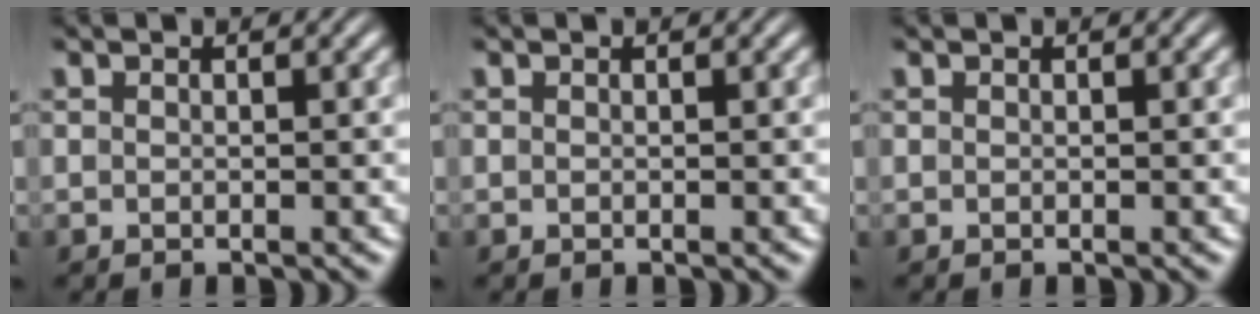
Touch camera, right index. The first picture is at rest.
{"total": 0.0}
{"total": 0.0}